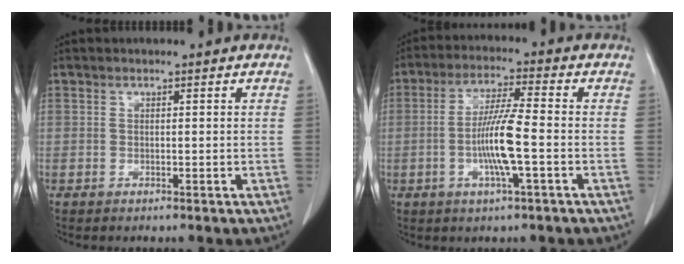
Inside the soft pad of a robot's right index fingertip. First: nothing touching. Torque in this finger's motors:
{"motor_torque": [1.49, -0.23, 0.64, 0.10]}